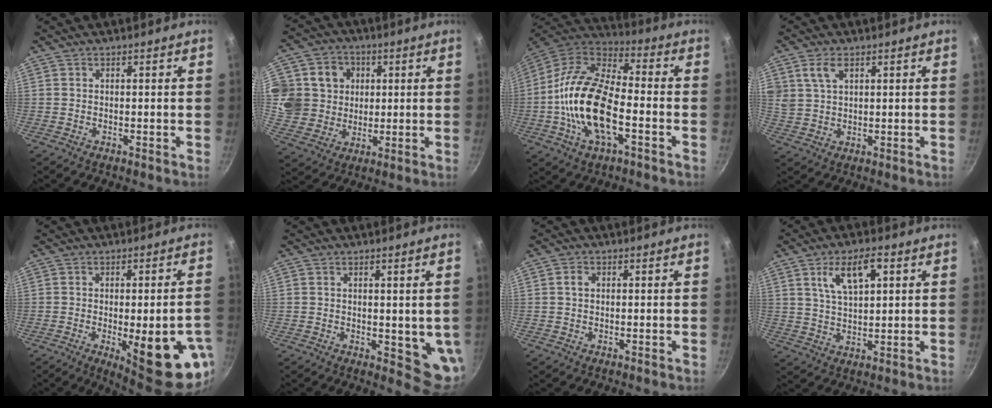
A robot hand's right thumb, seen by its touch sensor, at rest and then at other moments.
{"total": 14.6, "force": [2.8, 13.5, 4.8], "torque": [-0.075, 0.003, 0.049]}
{"total": 19.9, "force": [-4.6, 9.7, 16.8], "torque": [-0.313, 0.034, -0.100]}
{"total": 4.9, "force": [2.4, 3.1, 3.0], "torque": [-0.048, -0.004, 0.052]}
{"total": 17.8, "force": [-5.4, 5.2, 16.1], "torque": [-0.178, -0.007, -0.056]}
{"total": 6.7, "force": [0.4, 3.0, 6.0], "torque": [-0.058, -0.019, 0.011]}
{"total": 1.6, "force": [0.3, 1.2, 1.0], "torque": [-0.015, 0.006, 0.004]}
{"total": 9.0, "force": [3.6, 3.9, 7.2], "torque": [-0.116, -0.005, 0.069]}